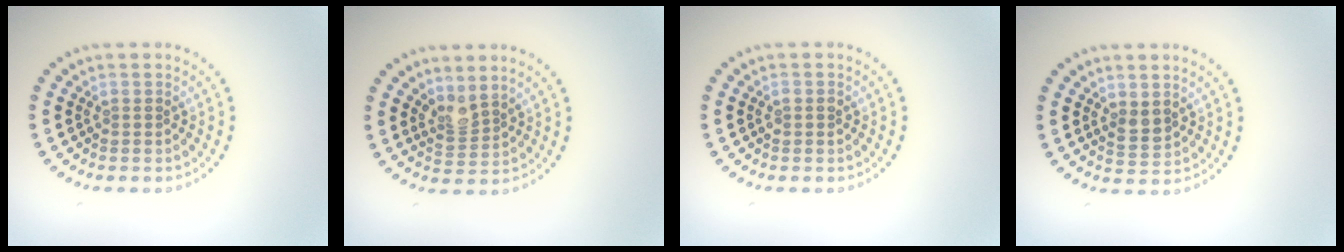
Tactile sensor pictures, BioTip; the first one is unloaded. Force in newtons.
{"total": 2.0, "press": 1.5, "slide": 1.4}
{"total": 1.0, "press": 1.0, "slide": 0.2}
{"total": 1.7, "press": 1.6, "slide": 0.6}